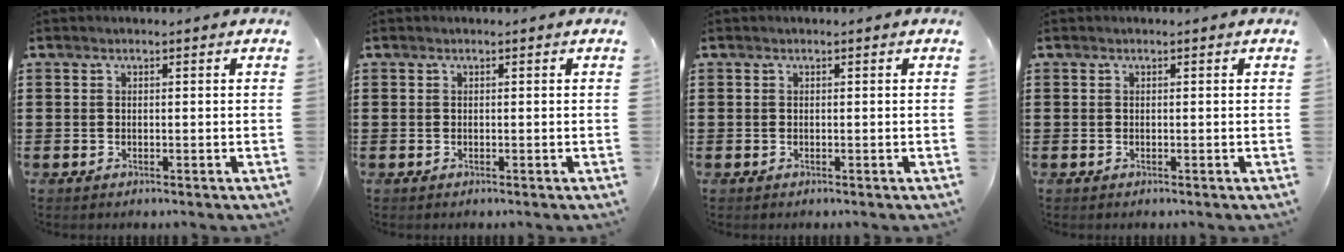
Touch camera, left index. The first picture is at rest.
{"total": 0.0}
{"total": 0.0}
{"total": 0.0}